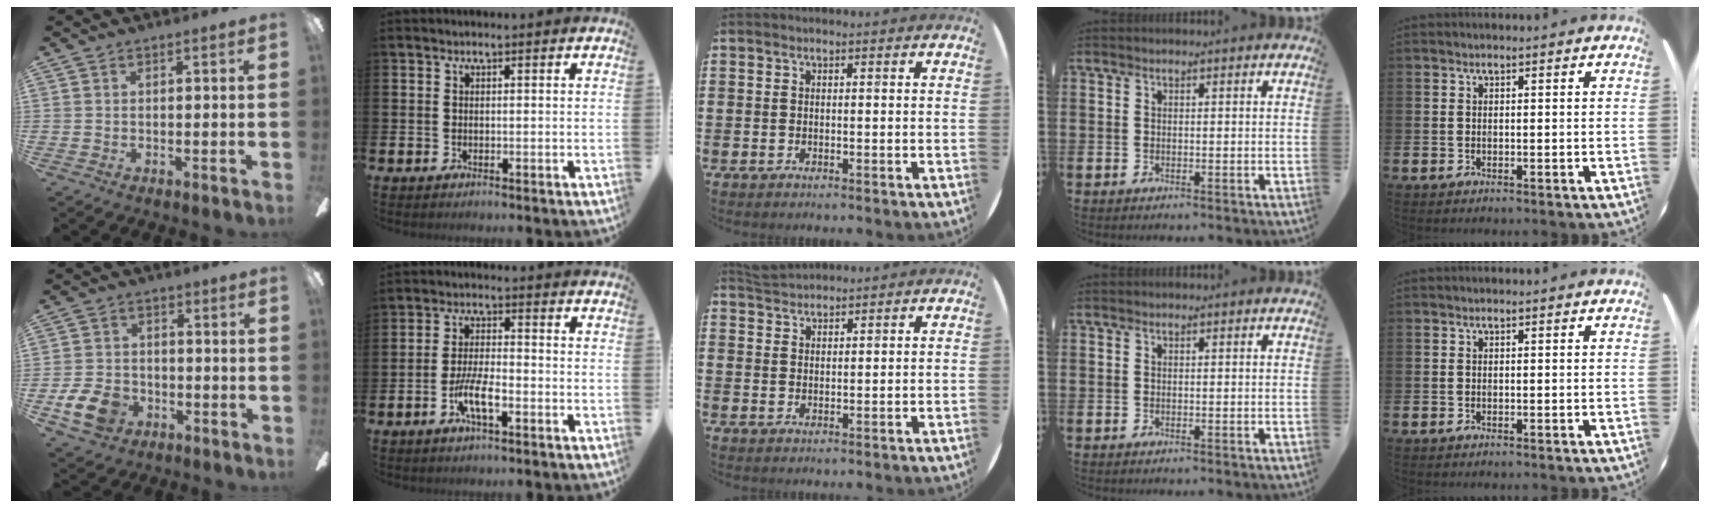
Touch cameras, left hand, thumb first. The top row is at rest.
{"thumb": {"total": 9.6, "force": [-4.4, 7.0, 5.0], "torque": [-0.114, 0.025, -0.080]}, "index": {"total": 5.3, "force": [-2.1, 1.5, 4.7], "torque": [-0.100, -0.001, -0.042]}, "middle": {"total": 2.6, "force": [2.6, 0.4, 0.0], "torque": [-0.005, 0.000, 0.050]}}